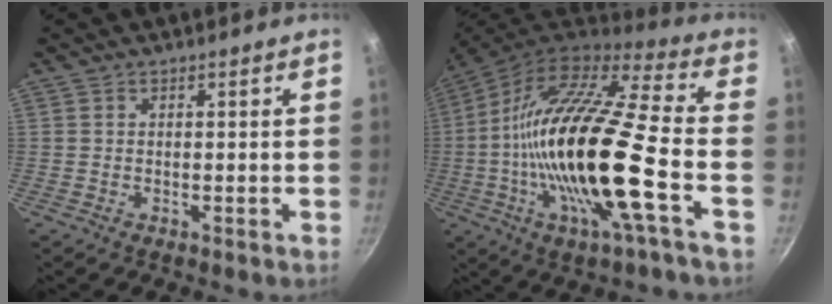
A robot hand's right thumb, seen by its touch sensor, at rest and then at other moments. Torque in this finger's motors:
{"motor_torque": [0.90, 1.13, 2.78, 0.01, 0.88]}